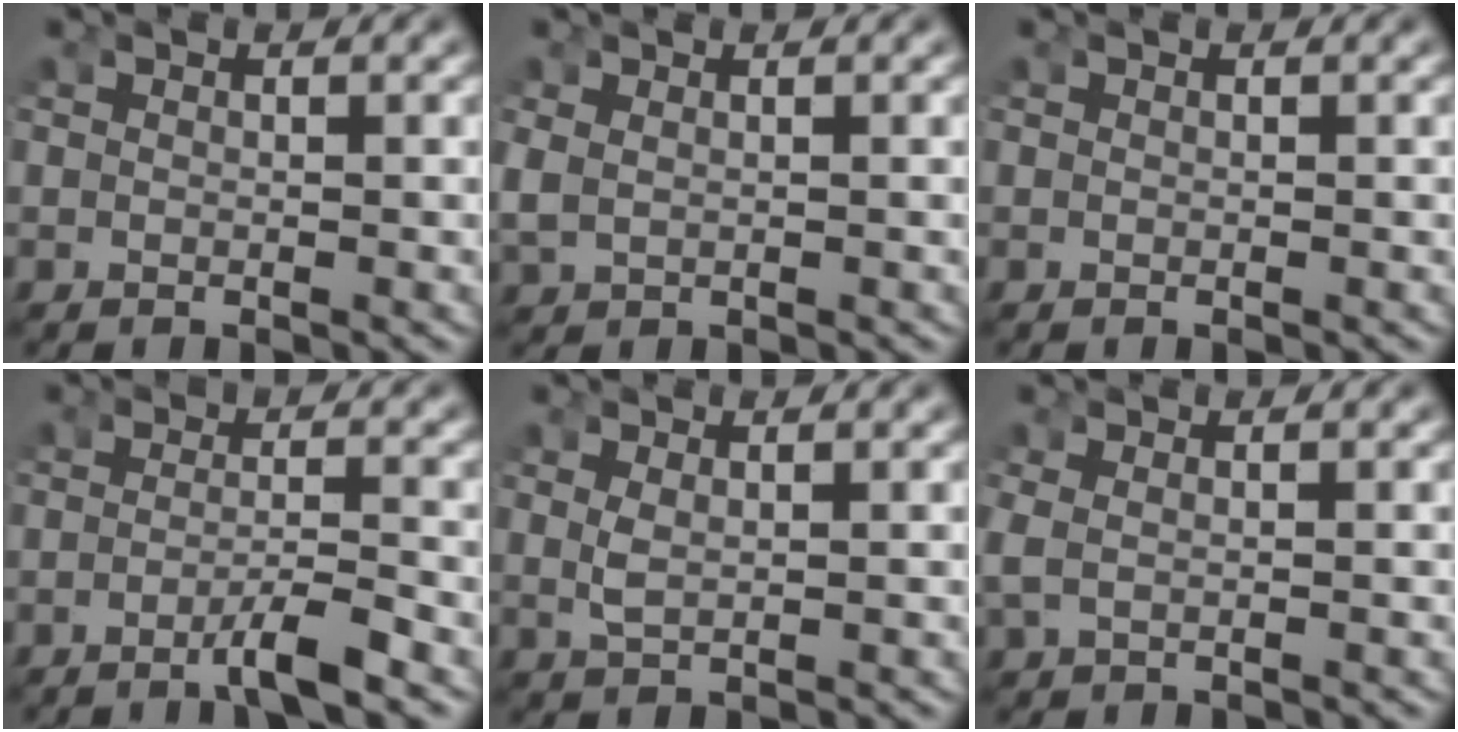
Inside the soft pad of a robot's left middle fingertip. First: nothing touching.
{"total": 1.6, "force": [0.4, 1.2, 1.0], "torque": [-0.039, -0.011, 0.021]}
{"total": 0.0}
{"total": 2.7, "force": [-1.9, -0.2, 2.0], "torque": [-0.036, -0.007, -0.032]}
{"total": 1.4, "force": [0.4, 0.2, 1.3], "torque": [-0.040, -0.014, 0.023]}
{"total": 1.4, "force": [0.2, 0.6, 1.2], "torque": [-0.042, -0.010, 0.016]}